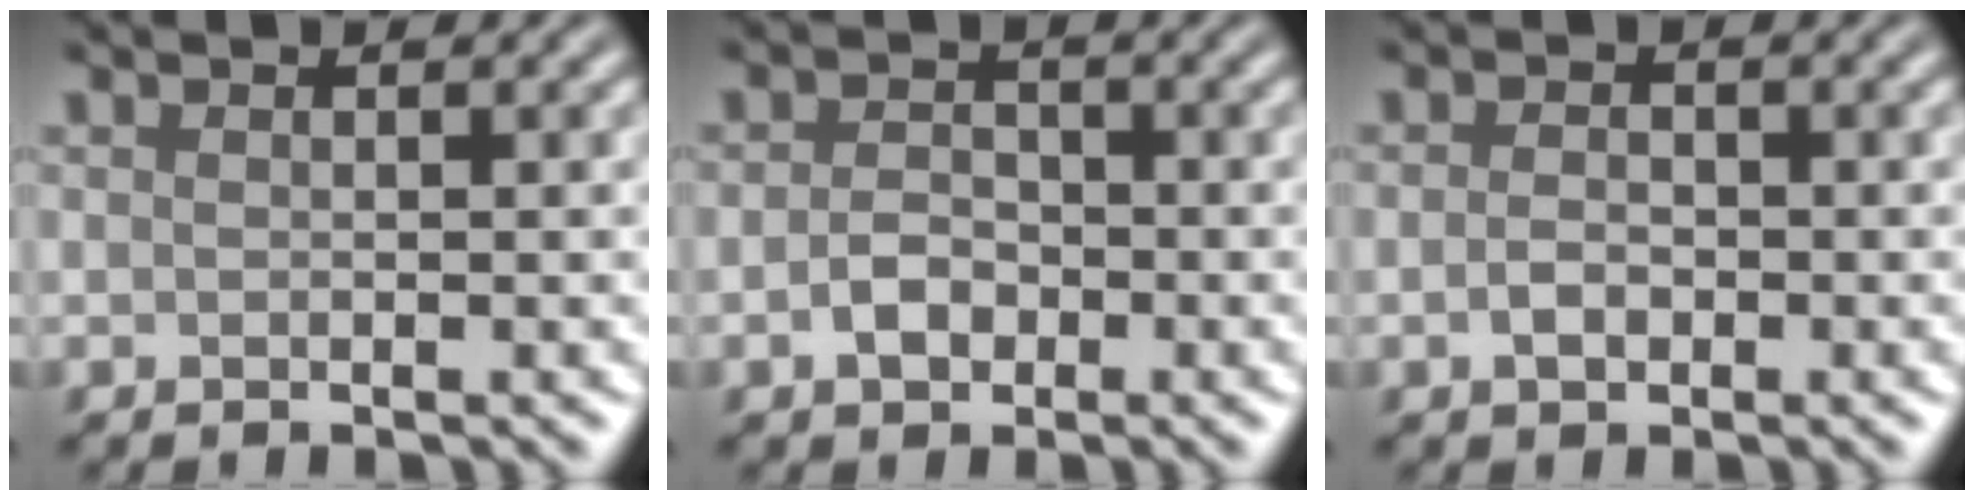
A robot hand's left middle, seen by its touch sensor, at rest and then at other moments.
{"total": 1.9, "force": [-0.8, 1.5, 1.0], "torque": [-0.022, 0.005, -0.020]}
{"total": 1.3, "force": [-0.5, 0.9, 0.8], "torque": [-0.018, 0.004, -0.013]}